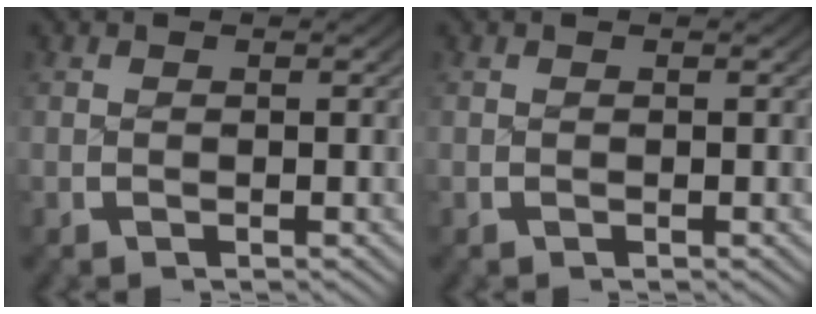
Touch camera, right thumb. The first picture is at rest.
{"total": 0.0}